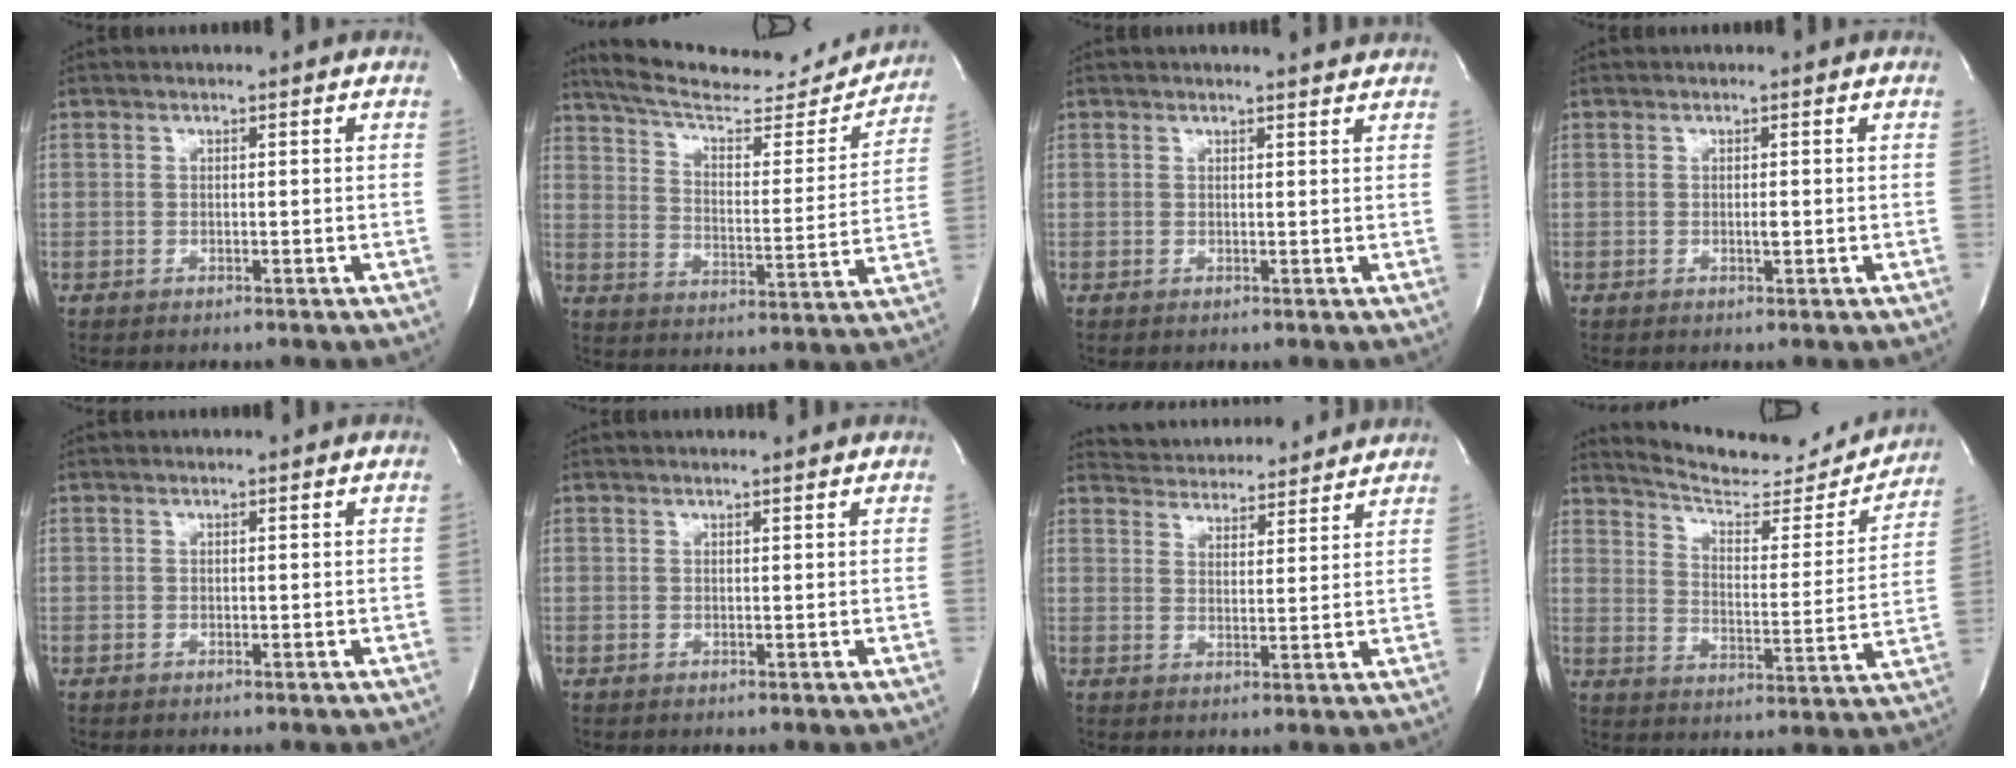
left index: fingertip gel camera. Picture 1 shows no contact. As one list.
[{"total": 21.2, "force": [19.8, 3.9, 6.7], "torque": [-0.101, -0.034, 0.272]}, {"total": 2.4, "force": [2.3, -0.1, 0.4], "torque": [-0.010, -0.003, 0.019]}, {"total": 0.7, "force": [-0.2, 0.1, 0.7], "torque": [-0.012, -0.003, -0.004]}, {"total": 0.0}, {"total": 1.4, "force": [1.4, -0.1, 0.2], "torque": [-0.008, 0.003, 0.019]}, {"total": 11.9, "force": [11.5, 2.1, 2.2], "torque": [-0.032, 0.017, 0.159]}, {"total": 17.7, "force": [17.0, 2.9, 3.9], "torque": [-0.051, -0.043, 0.229]}]